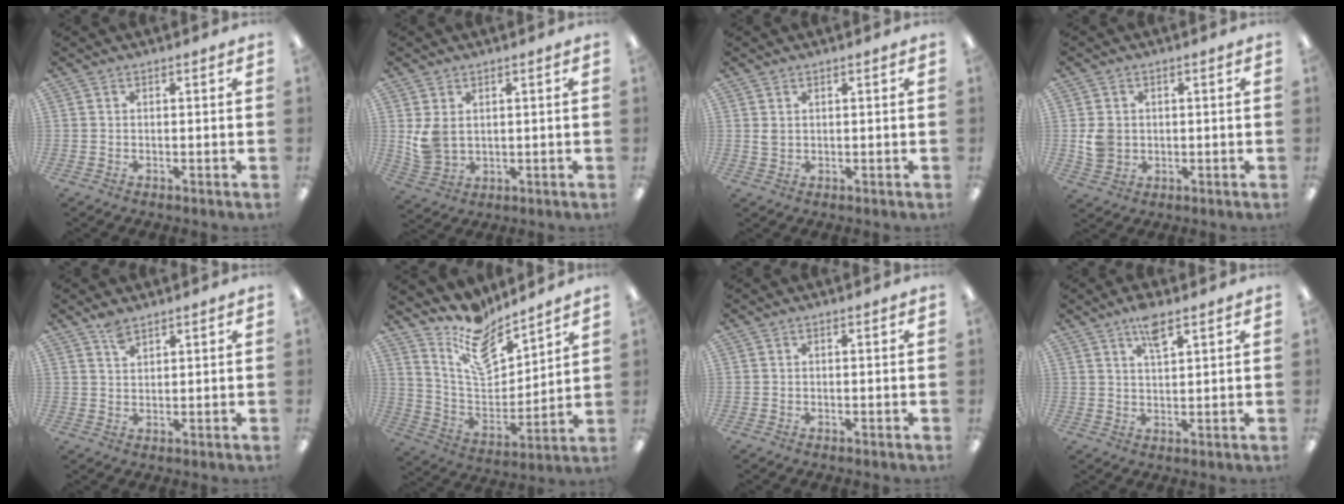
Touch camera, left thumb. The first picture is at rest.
{"total": 5.6, "force": [1.8, 4.0, 3.5], "torque": [-0.082, 0.000, 0.036]}
{"total": 1.7, "force": [0.7, 1.2, 1.0], "torque": [-0.022, 0.003, 0.013]}
{"total": 4.7, "force": [0.4, 4.2, 2.0], "torque": [-0.031, 0.000, 0.006]}
{"total": 2.9, "force": [2.4, 1.1, 1.1], "torque": [-0.020, -0.006, 0.044]}
{"total": 14.0, "force": [11.2, 5.7, 6.2], "torque": [-0.123, -0.078, 0.204]}
{"total": 0.0}
{"total": 5.3, "force": [3.6, 1.4, 3.6], "torque": [-0.064, -0.008, 0.060]}